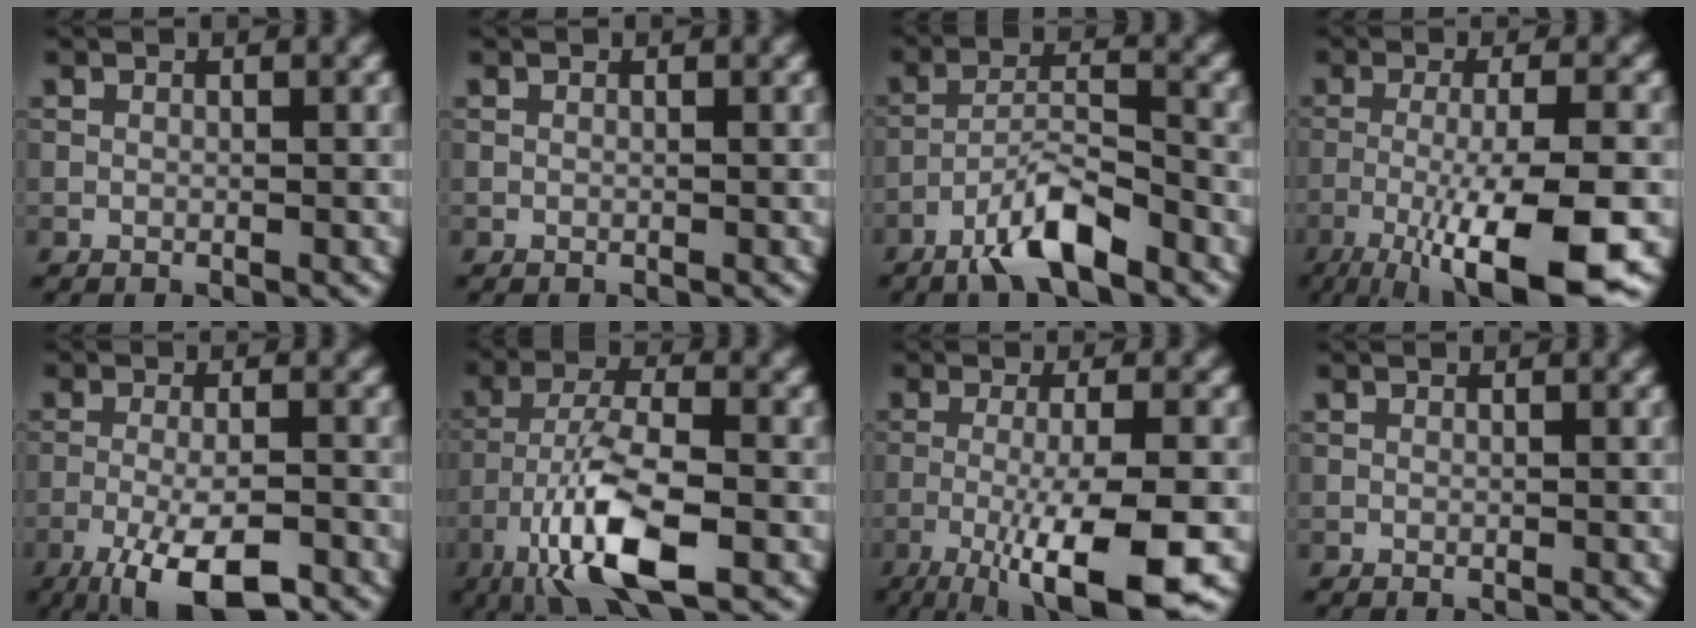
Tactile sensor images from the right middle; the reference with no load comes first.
{"total": 0.0}
{"total": 5.8, "force": [-4.1, 1.2, 4.0], "torque": [-0.072, 0.006, -0.082]}
{"total": 10.7, "force": [-4.9, 2.2, 9.3], "torque": [-0.145, -0.006, -0.083]}
{"total": 7.7, "force": [-4.6, 2.1, 5.7], "torque": [-0.105, -0.006, -0.082]}
{"total": 9.8, "force": [-5.0, 2.9, 8.0], "torque": [-0.149, 0.002, -0.097]}
{"total": 9.7, "force": [-4.0, 1.9, 8.6], "torque": [-0.132, -0.004, -0.068]}
{"total": 0.0}